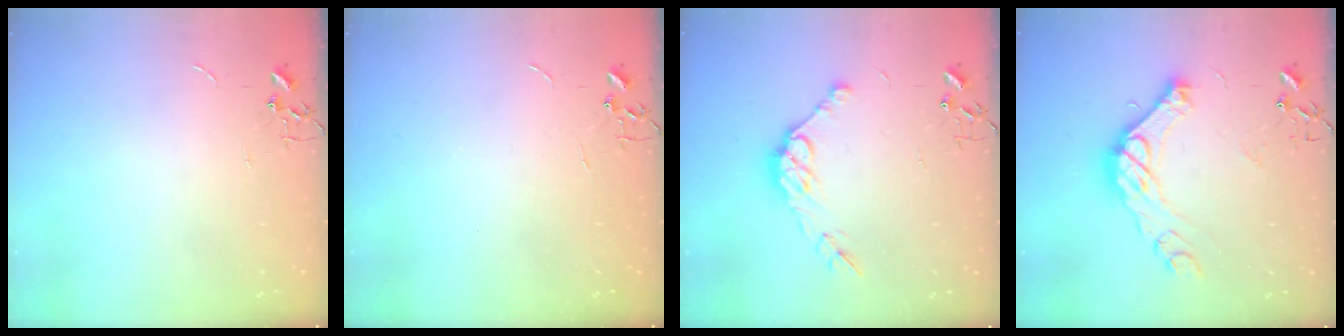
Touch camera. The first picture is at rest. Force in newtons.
{"total": 0.0}
{"total": 10.9, "press": 10.8, "slide": 0.9}
{"total": 15.5, "press": 15.5, "slide": 1.5}